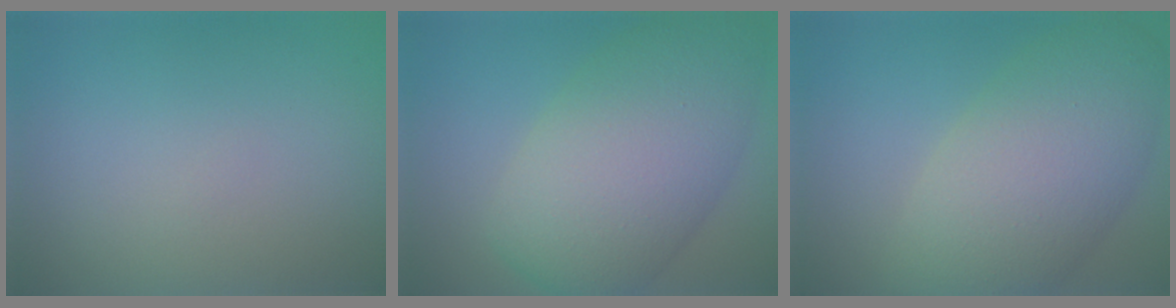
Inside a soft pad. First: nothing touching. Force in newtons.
{"total": 9.9, "press": 9.9, "slide": 0.4}
{"total": 9.0, "press": 9.0, "slide": 0.5}